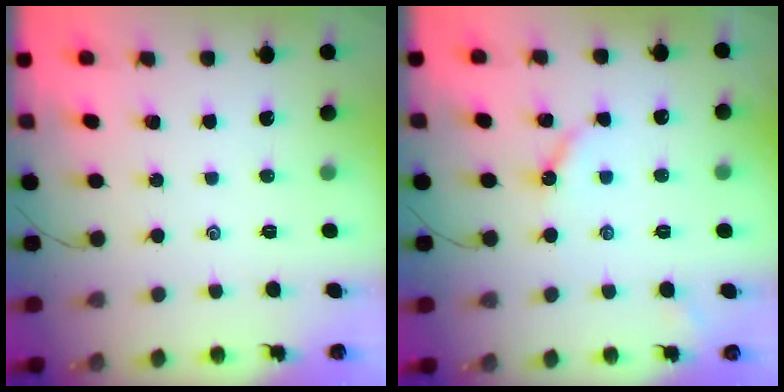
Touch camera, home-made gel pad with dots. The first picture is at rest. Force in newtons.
{"total": 4.6, "press": 4.6, "slide": 0.5}